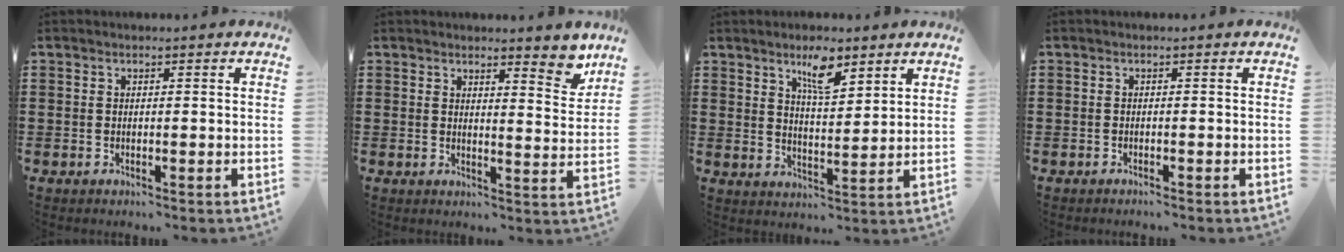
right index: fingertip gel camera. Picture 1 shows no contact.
{"total": 4.5, "force": [4.0, 0.8, 1.8], "torque": [-0.022, -0.016, 0.067]}
{"total": 5.9, "force": [4.2, 1.6, 3.8], "torque": [-0.062, -0.010, 0.067]}
{"total": 0.6, "force": [-0.5, 0.0, 0.1], "torque": [-0.004, -0.002, -0.011]}